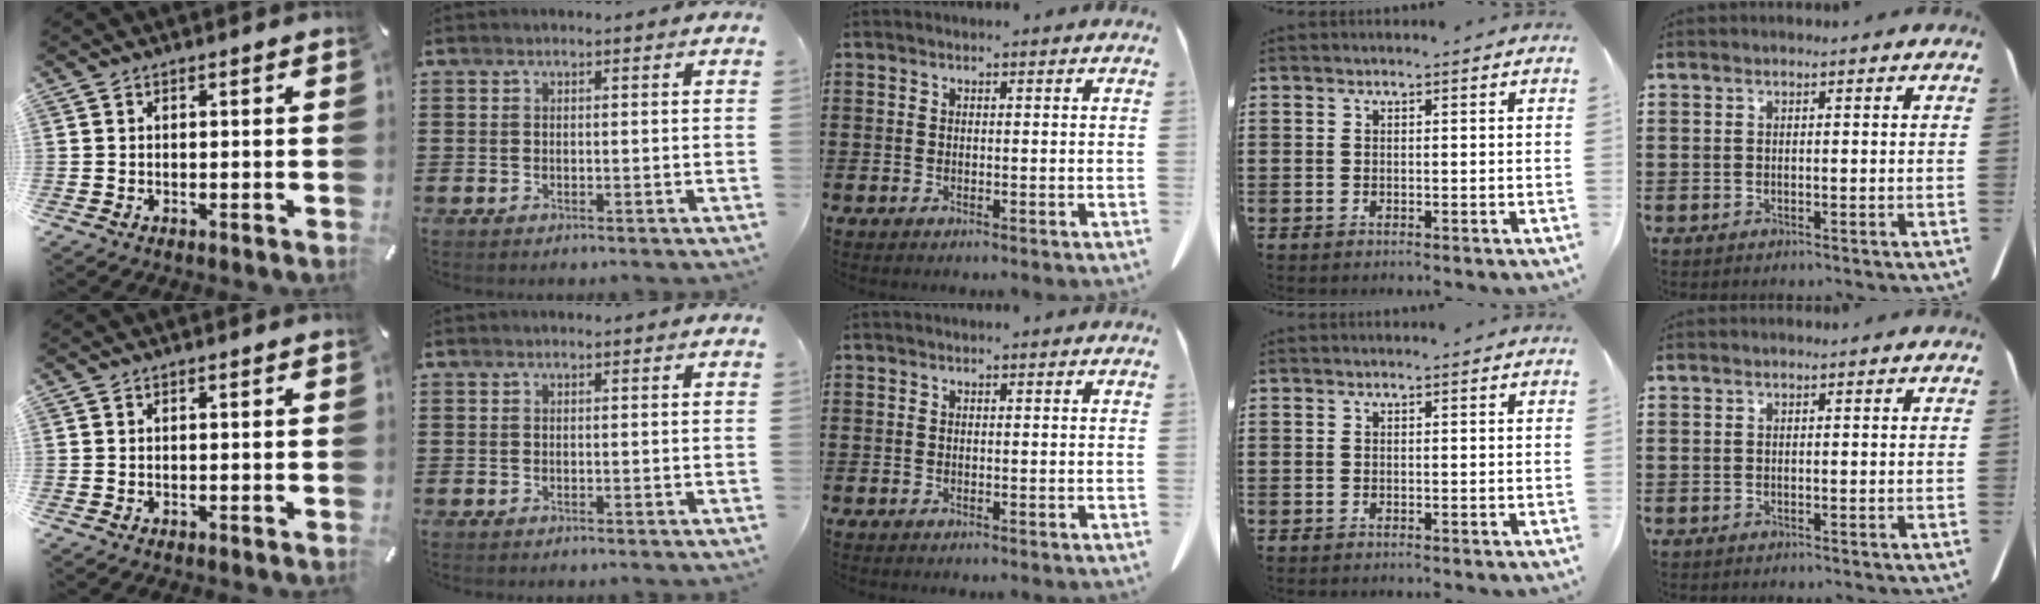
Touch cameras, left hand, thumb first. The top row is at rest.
{}